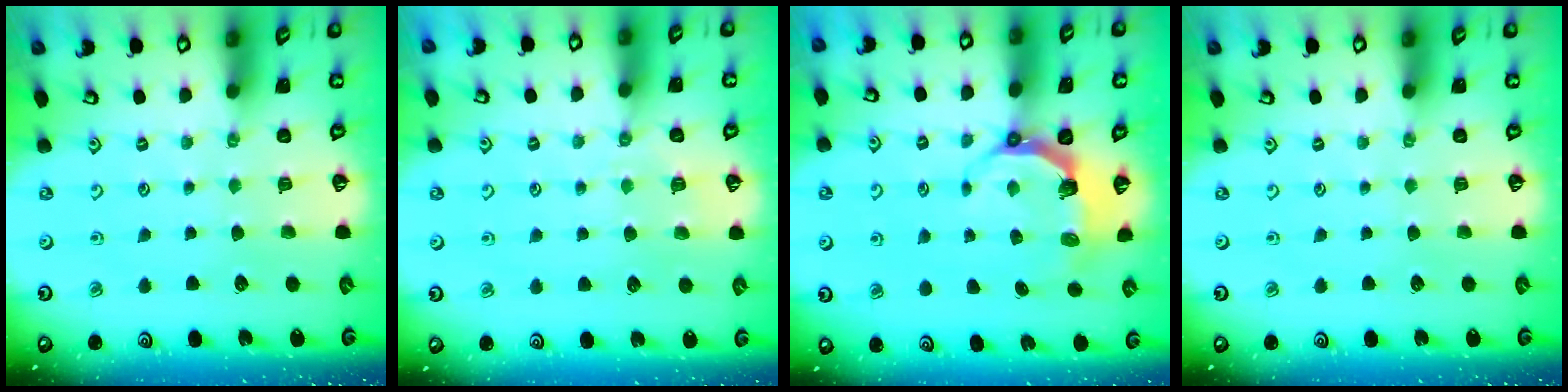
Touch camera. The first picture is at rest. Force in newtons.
{"total": 2.9, "press": 2.8, "slide": 0.6}
{"total": 5.5, "press": 4.0, "slide": 3.7}
{"total": 0.0}